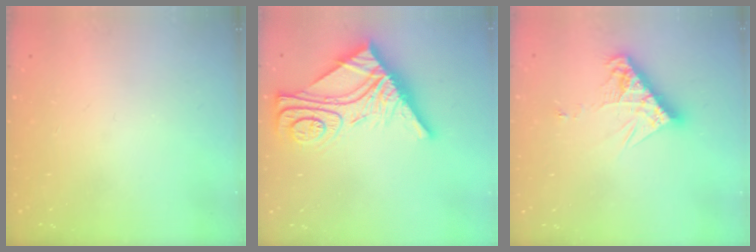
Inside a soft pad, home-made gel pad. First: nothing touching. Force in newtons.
{"total": 14.7, "press": 14.7, "slide": 1.3}
{"total": 10.5, "press": 10.4, "slide": 0.9}